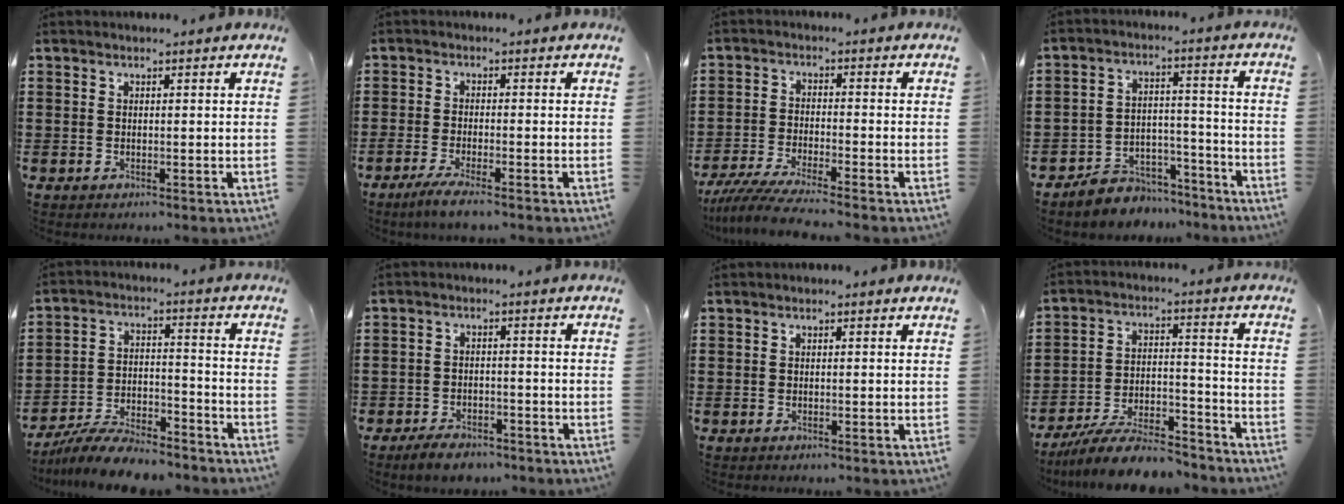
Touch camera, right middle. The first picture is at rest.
{"total": 3.1, "force": [-2.4, -0.1, 1.9], "torque": [-0.039, -0.006, -0.046]}
{"total": 5.4, "force": [-5.0, -0.2, 2.2], "torque": [-0.063, -0.024, -0.103]}
{"total": 5.8, "force": [-5.5, 2.1, 0.1], "torque": [-0.001, 0.020, -0.109]}
{"total": 8.3, "force": [-7.8, 1.1, 2.6], "torque": [-0.041, 0.018, -0.148]}
{"total": 3.6, "force": [-3.3, 1.1, 0.8], "torque": [-0.015, 0.009, -0.067]}
{"total": 0.0}
{"total": 10.1, "force": [-9.1, 1.5, 4.3], "torque": [-0.067, 0.026, -0.172]}